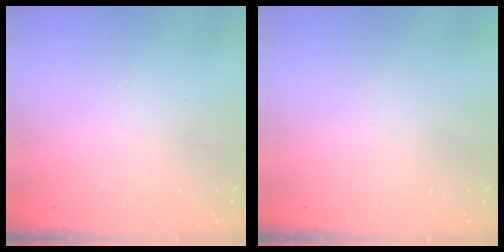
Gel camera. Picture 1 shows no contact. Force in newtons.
{"total": 0.0}